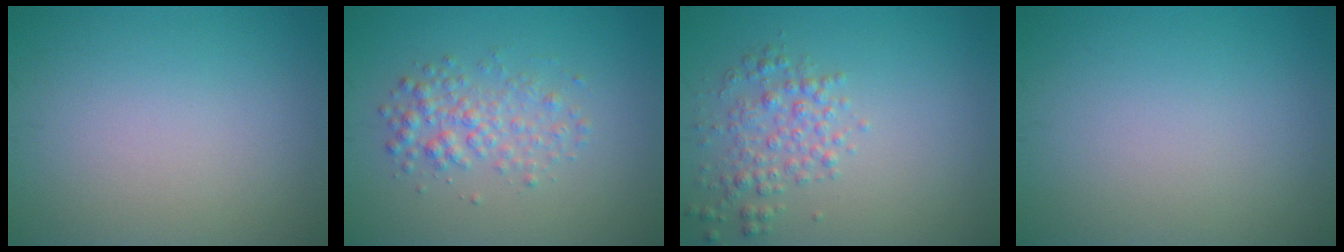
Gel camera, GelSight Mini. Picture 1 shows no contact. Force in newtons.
{"total": 2.7, "press": 2.7, "slide": 0.1}
{"total": 2.7, "press": 2.7, "slide": 0.1}
{"total": 0.0}